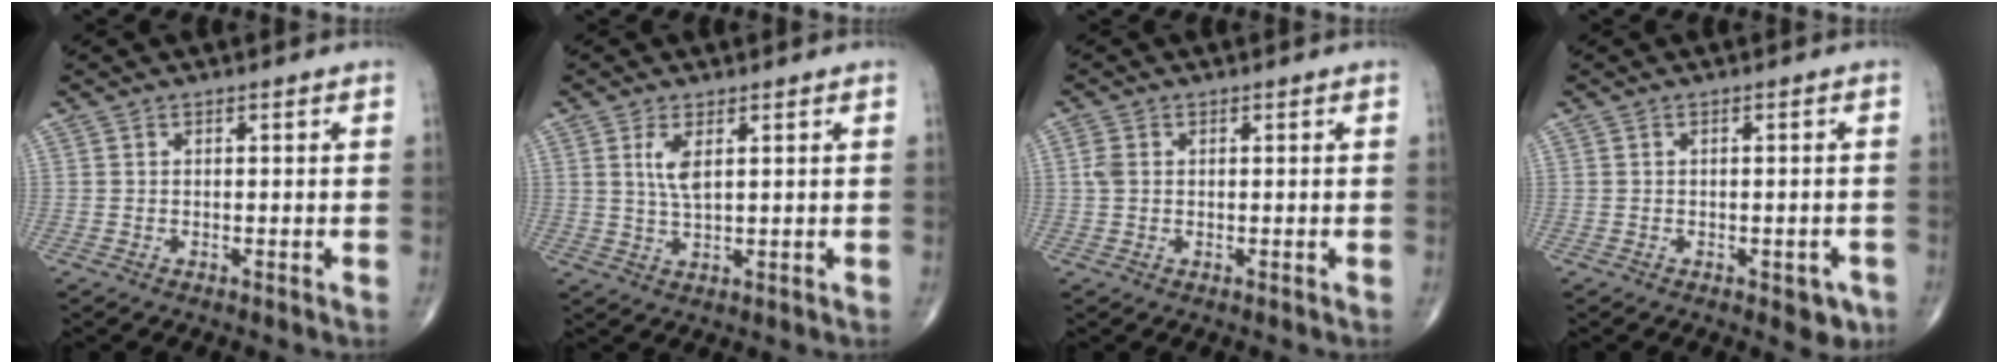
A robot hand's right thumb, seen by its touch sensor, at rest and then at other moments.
{"total": 4.1, "force": [1.4, 1.4, 3.6], "torque": [-0.076, -0.007, 0.033]}
{"total": 2.1, "force": [0.2, 1.5, 1.4], "torque": [-0.040, 0.004, 0.005]}
{"total": 3.8, "force": [-1.8, 1.9, 2.7], "torque": [-0.012, 0.005, -0.018]}